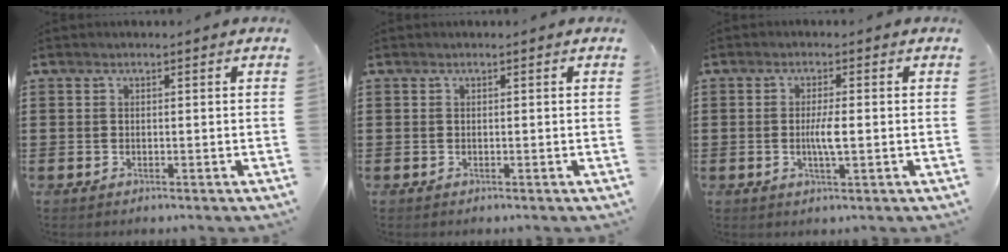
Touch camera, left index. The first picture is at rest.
{"total": 0.0}
{"total": 3.5, "force": [-0.3, 0.6, 3.4], "torque": [-0.069, -0.004, -0.010]}